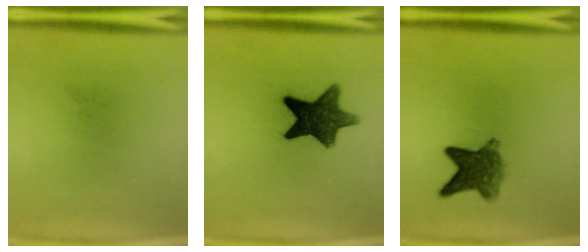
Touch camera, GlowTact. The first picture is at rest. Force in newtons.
{"total": 11.4}
{"total": 7.0}